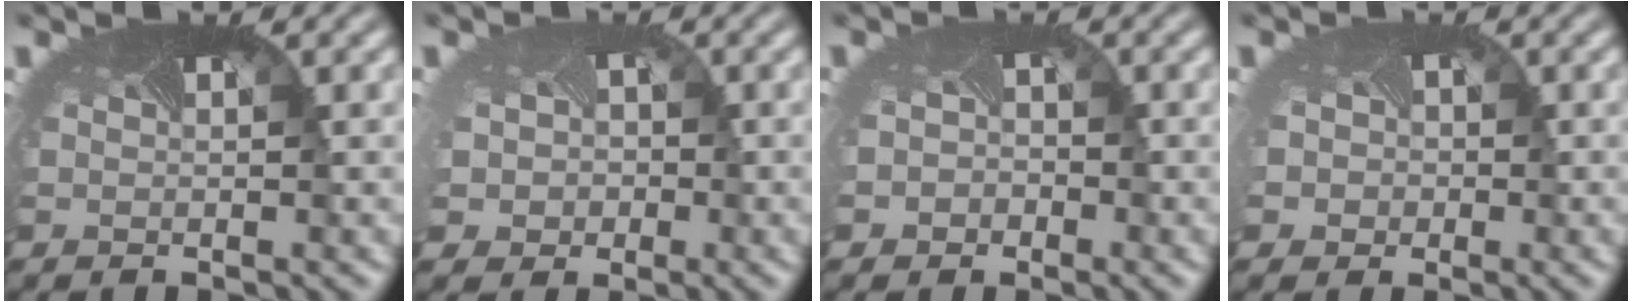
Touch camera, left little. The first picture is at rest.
{"total": 4.3, "force": [-0.8, 3.9, 1.6], "torque": [-0.032, -0.012, -0.022]}
{"total": 1.9, "force": [-0.9, 1.6, 0.3], "torque": [0.002, -0.013, -0.015]}
{"total": 3.2, "force": [-0.5, 2.9, 1.1], "torque": [-0.014, -0.003, -0.022]}